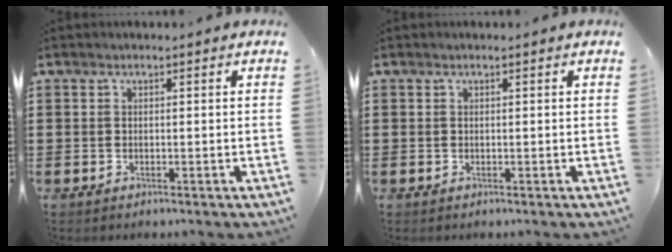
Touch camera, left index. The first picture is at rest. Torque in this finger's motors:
{"motor_torque": [0.83, 0.74, 0.03, -0.01]}